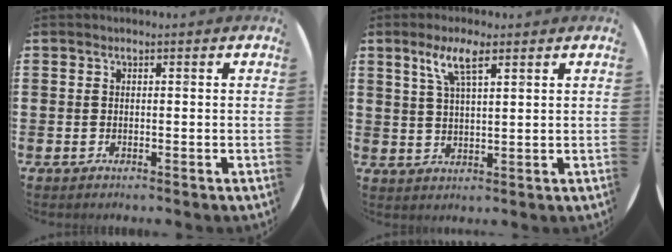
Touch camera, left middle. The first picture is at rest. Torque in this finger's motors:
{"motor_torque": [1.14, -0.99, 0.18, 0.07]}